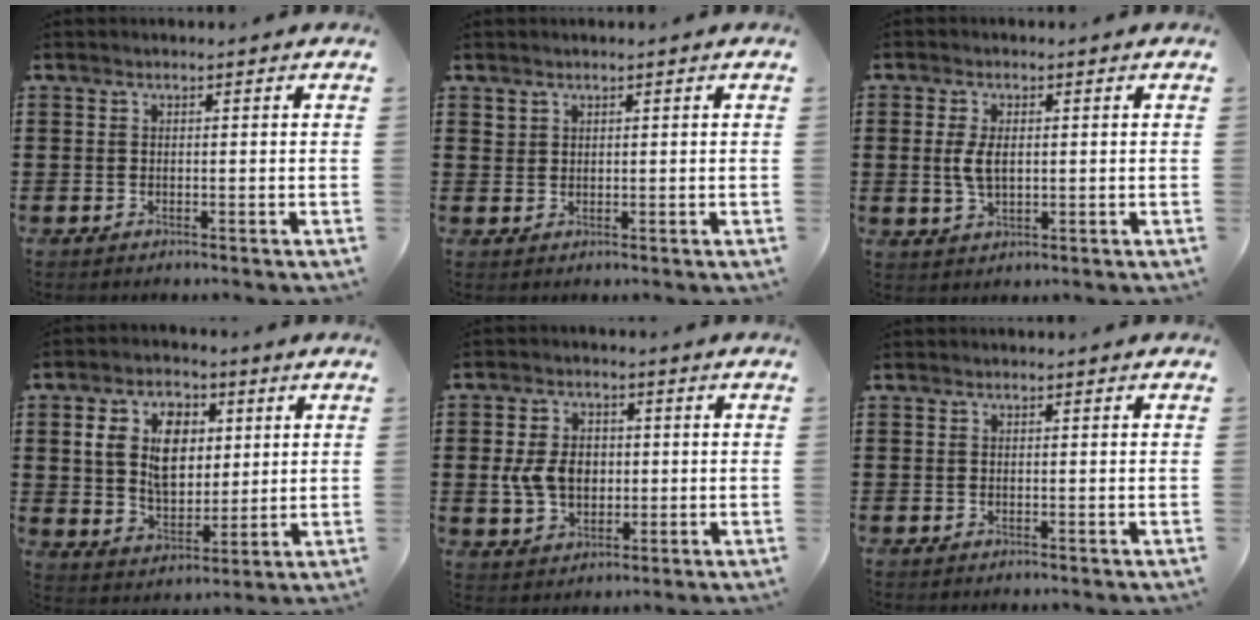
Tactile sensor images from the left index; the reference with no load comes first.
{"total": 1.2, "force": [1.0, 0.6, 0.1], "torque": [-0.005, 0.002, 0.021]}
{"total": 4.0, "force": [0.4, 2.1, 3.4], "torque": [-0.084, 0.001, 0.001]}
{"total": 9.3, "force": [3.0, 6.2, 6.4], "torque": [-0.135, 0.013, 0.051]}
{"total": 6.6, "force": [0.0, 4.9, 4.5], "torque": [-0.107, 0.004, -0.009]}
{"total": 0.0}